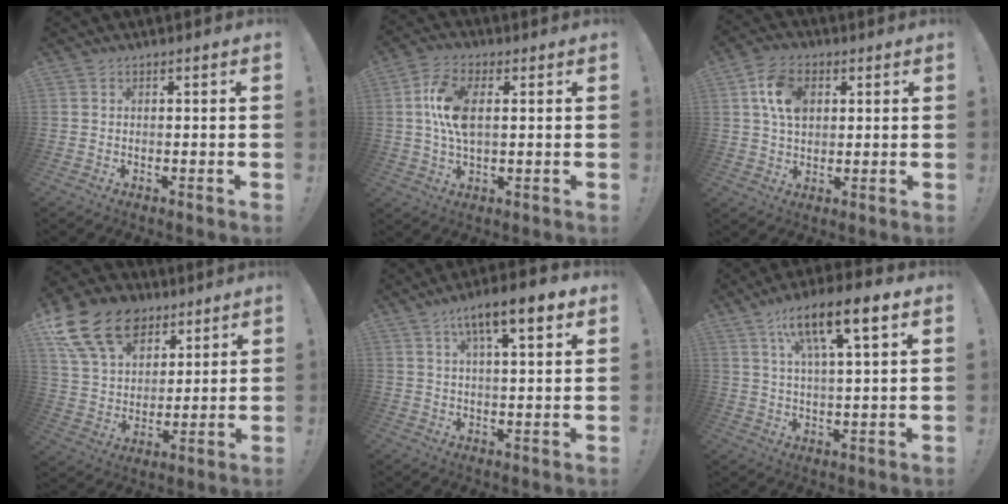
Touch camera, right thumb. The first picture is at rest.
{"total": 11.2, "force": [1.6, 5.9, 9.4], "torque": [-0.183, -0.003, 0.029]}
{"total": 10.7, "force": [3.1, 7.6, 6.9], "torque": [-0.122, 0.013, 0.061]}
{"total": 19.7, "force": [10.5, 13.7, 9.6], "torque": [-0.166, -0.054, 0.204]}
{"total": 11.1, "force": [6.0, 2.6, 8.9], "torque": [-0.141, -0.022, 0.097]}
{"total": 14.0, "force": [7.1, 3.4, 11.5], "torque": [-0.180, -0.027, 0.111]}